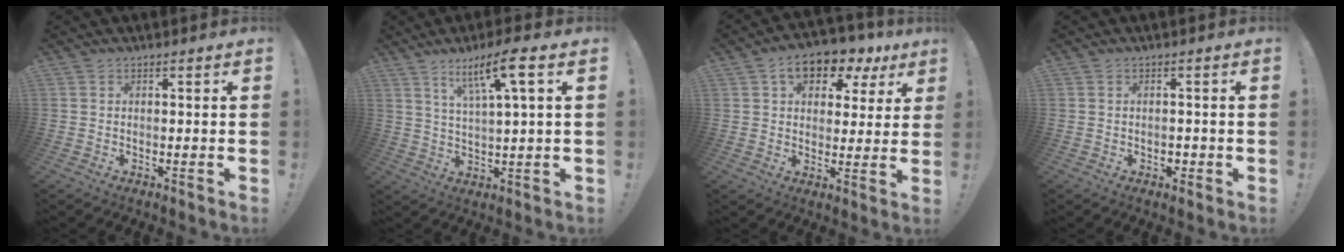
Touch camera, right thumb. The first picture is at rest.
{"total": 10.5, "force": [5.3, 1.1, 9.0], "torque": [-0.161, -0.015, 0.083]}
{"total": 10.7, "force": [5.7, 6.7, 6.1], "torque": [-0.092, -0.027, 0.106]}
{"total": 1.9, "force": [-0.8, 1.5, 0.8], "torque": [-0.007, 0.000, -0.015]}